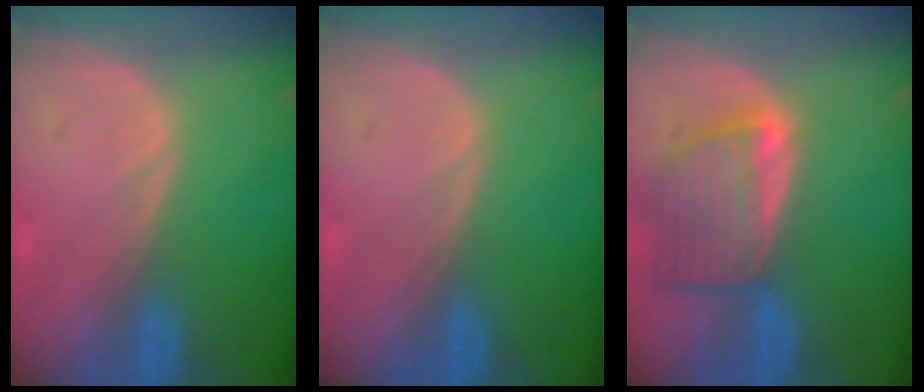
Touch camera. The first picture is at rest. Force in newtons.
{"total": 0.0}
{"total": 7.7, "press": 7.0, "slide": 3.2}